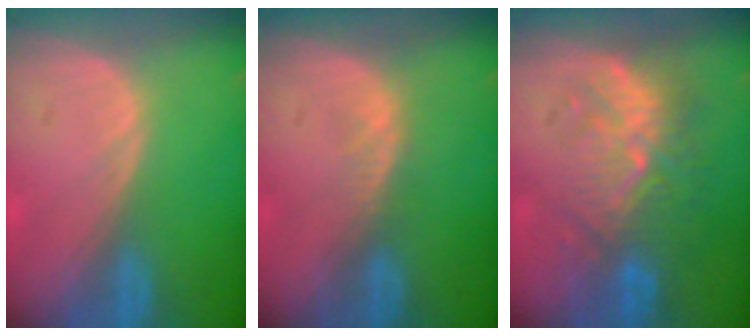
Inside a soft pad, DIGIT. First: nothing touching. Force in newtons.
{"total": 1.5, "press": 1.5, "slide": 0.2}
{"total": 9.4, "press": 9.0, "slide": 2.7}